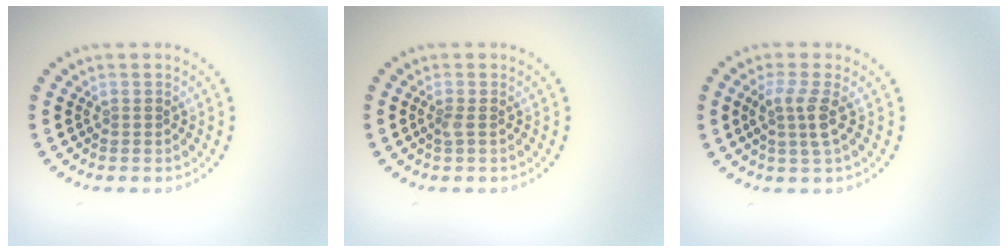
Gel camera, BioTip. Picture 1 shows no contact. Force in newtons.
{"total": 0.8, "press": 0.6, "slide": 0.5}
{"total": 2.6, "press": 2.1, "slide": 1.5}